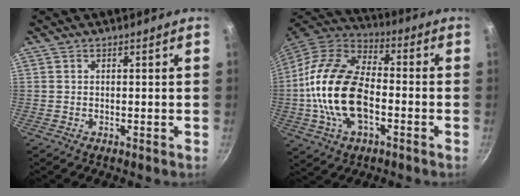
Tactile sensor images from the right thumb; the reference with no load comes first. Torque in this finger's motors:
{"motor_torque": [0.74, 0.79, 2.60, -0.17, 0.85]}